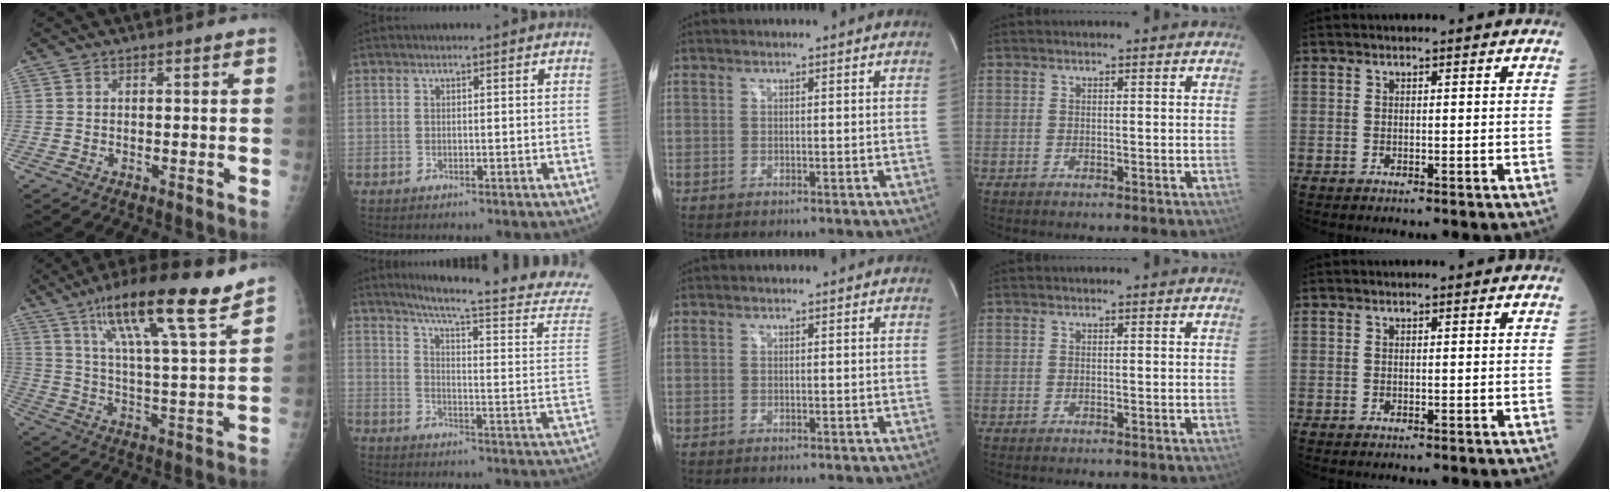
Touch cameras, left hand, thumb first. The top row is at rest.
{"thumb": {"total": 19.1, "force": [12.9, 2.5, 13.9], "torque": [-0.212, -0.050, 0.211]}, "index": {"total": 23.1, "force": [20.8, -1.0, 10.0], "torque": [-0.146, -0.096, 0.253]}}